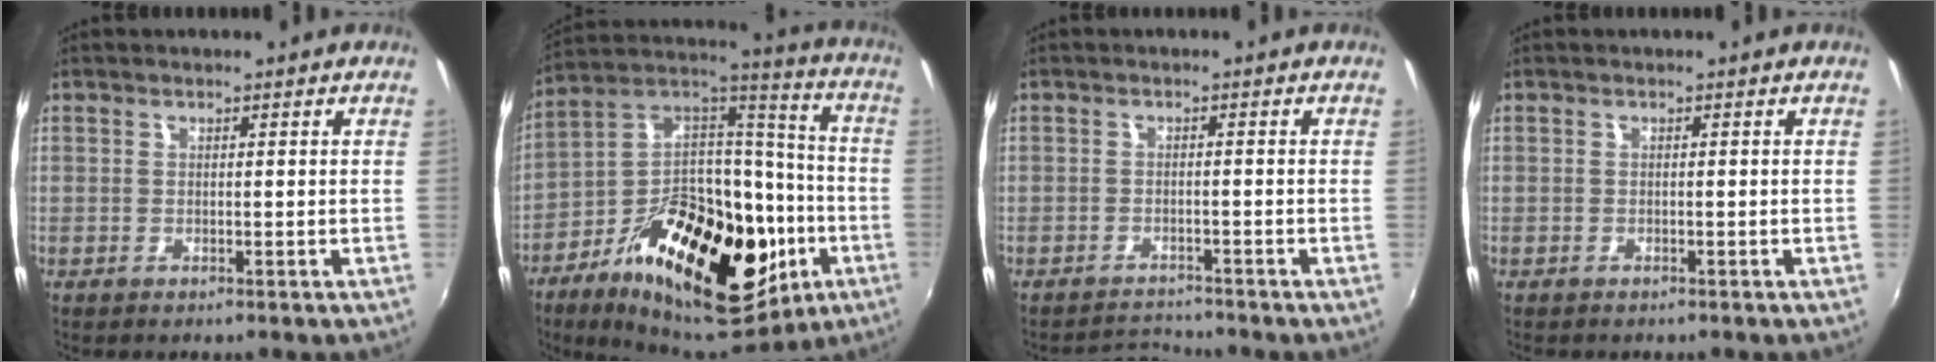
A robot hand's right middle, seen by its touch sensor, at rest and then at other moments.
{"total": 32.0, "force": [-13.8, 16.3, 23.8], "torque": [-0.400, 0.016, -0.213]}
{"total": 2.9, "force": [-2.8, -0.2, -0.6], "torque": [-0.004, 0.006, -0.051]}
{"total": 0.8, "force": [-0.7, 0.5, 0.2], "torque": [-0.007, -0.002, -0.011]}